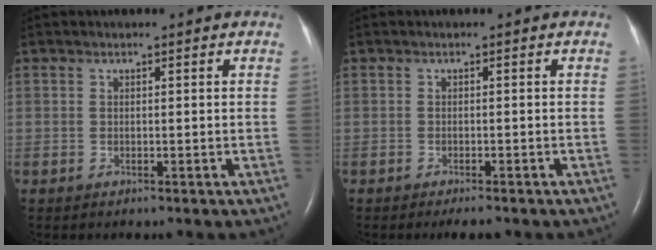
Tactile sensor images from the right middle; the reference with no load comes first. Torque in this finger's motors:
{"motor_torque": [0.32, -0.37, 0.03, 0.06]}